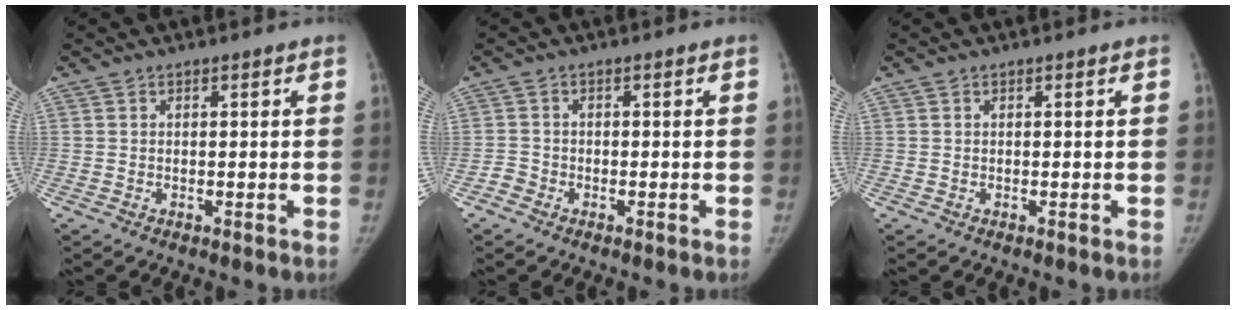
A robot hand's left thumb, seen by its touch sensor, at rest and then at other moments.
{"total": 1.6, "force": [-1.2, 1.1, 0.1], "torque": [-0.001, 0.005, -0.029]}
{"total": 0.0}